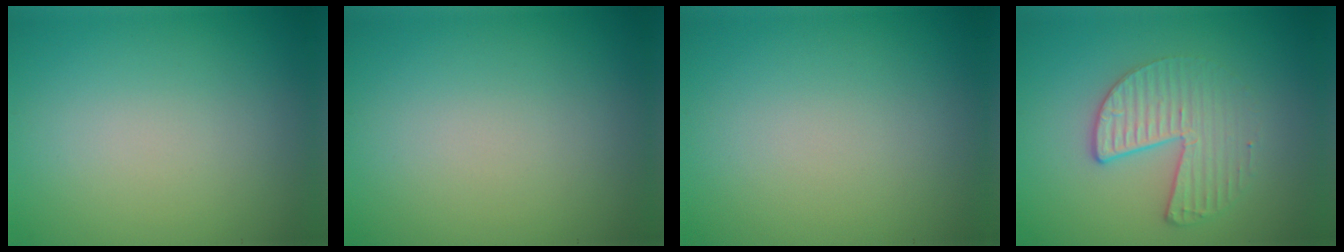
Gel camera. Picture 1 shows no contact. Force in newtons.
{"total": 0.0}
{"total": 0.0}
{"total": 3.4, "press": 2.8, "slide": 1.8}